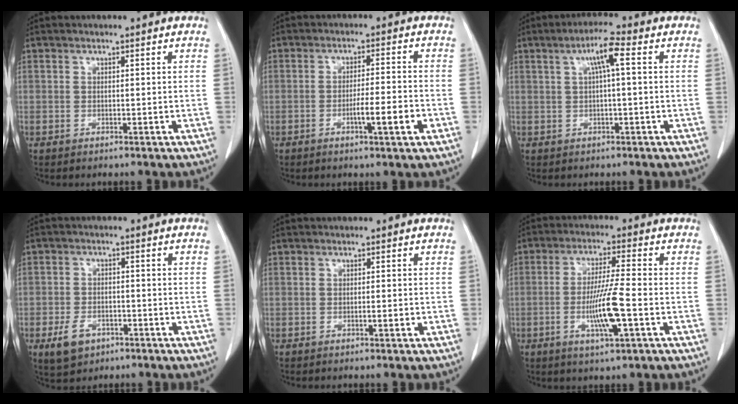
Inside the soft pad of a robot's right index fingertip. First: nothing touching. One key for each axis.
{"total": 5.9, "fx": -2.2, "fy": -0.1, "fz": 5.4, "tx": -0.081, "ty": -0.005, "tz": -0.034}
{"total": 4.7, "fx": 1.3, "fy": 0.2, "fz": 4.5, "tx": -0.082, "ty": 0.013, "tz": 0.022}
{"total": 5.2, "fx": -2.7, "fy": 3.5, "fz": 2.8, "tx": -0.055, "ty": 0.001, "tz": -0.039}
{"total": 0.9, "fx": -0.3, "fy": 0.0, "fz": 0.9, "tx": -0.014, "ty": 0.000, "tz": -0.004}
{"total": 8.7, "fx": -2.4, "fy": 0.1, "fz": 8.4, "tx": -0.159, "ty": -0.010, "tz": -0.045}